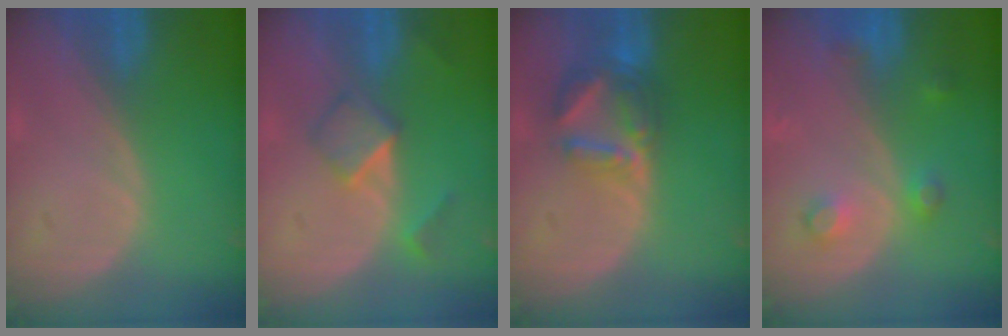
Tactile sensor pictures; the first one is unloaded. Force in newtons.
{"total": 5.2, "press": 4.5, "slide": 2.6}
{"total": 7.1, "press": 6.2, "slide": 3.6}
{"total": 3.8, "press": 3.5, "slide": 1.4}